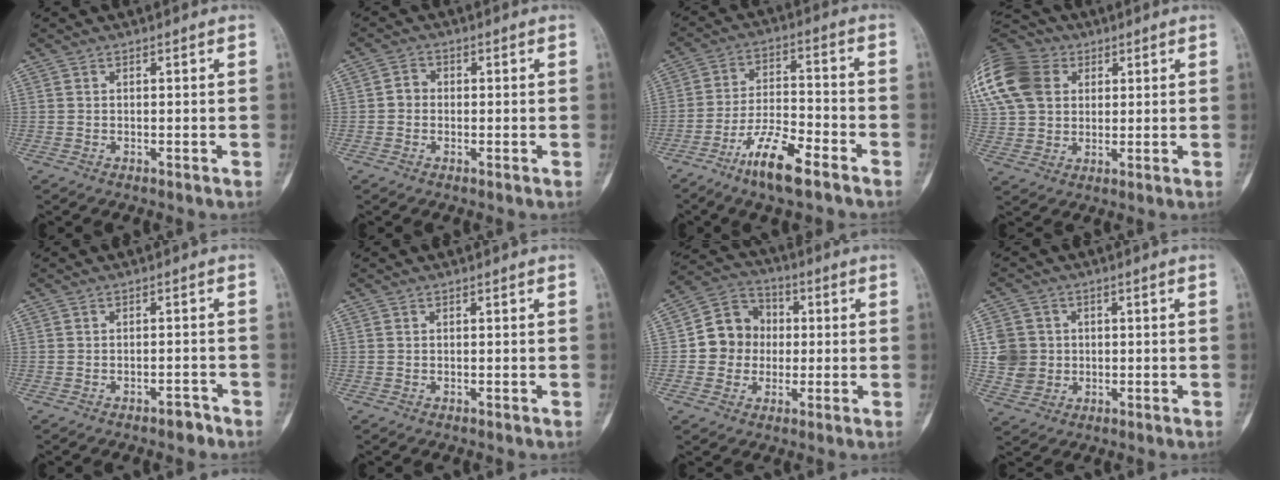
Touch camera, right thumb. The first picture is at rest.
{"total": 2.2, "force": [-0.4, 1.9, 1.0], "torque": [0.000, 0.008, -0.014]}
{"total": 11.1, "force": [-7.3, 2.7, 7.9], "torque": [-0.148, 0.040, -0.133]}
{"total": 25.8, "force": [8.9, 19.6, 14.2], "torque": [-0.358, 0.066, 0.176]}
{"total": 2.2, "force": [-1.7, 0.8, 1.1], "torque": [-0.010, 0.015, -0.024]}
{"total": 0.0}
{"total": 9.9, "force": [-0.3, 9.2, 3.8], "torque": [-0.022, 0.025, -0.017]}
{"total": 7.1, "force": [0.5, 6.7, 2.2], "torque": [-0.021, 0.001, 0.013]}